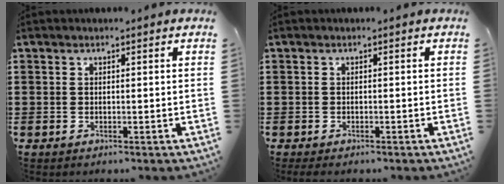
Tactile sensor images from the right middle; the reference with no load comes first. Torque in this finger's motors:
{"motor_torque": [0.76, -0.07, 0.20, 0.09]}